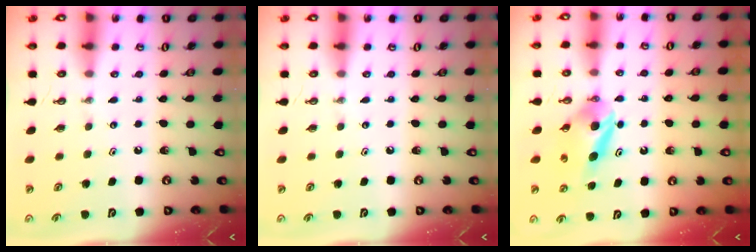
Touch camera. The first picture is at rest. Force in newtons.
{"total": 0.0}
{"total": 5.6, "press": 5.5, "slide": 1.1}